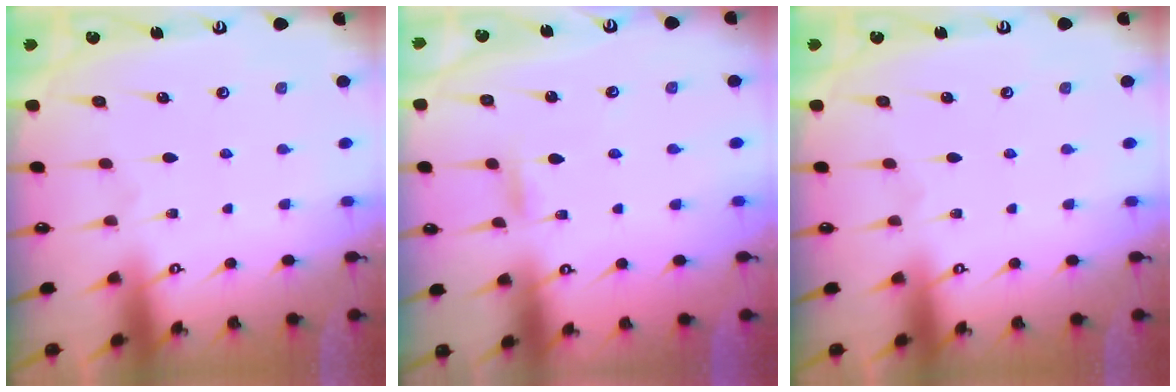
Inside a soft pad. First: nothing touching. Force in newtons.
{"total": 3.4, "press": 3.3, "slide": 0.3}
{"total": 0.0}